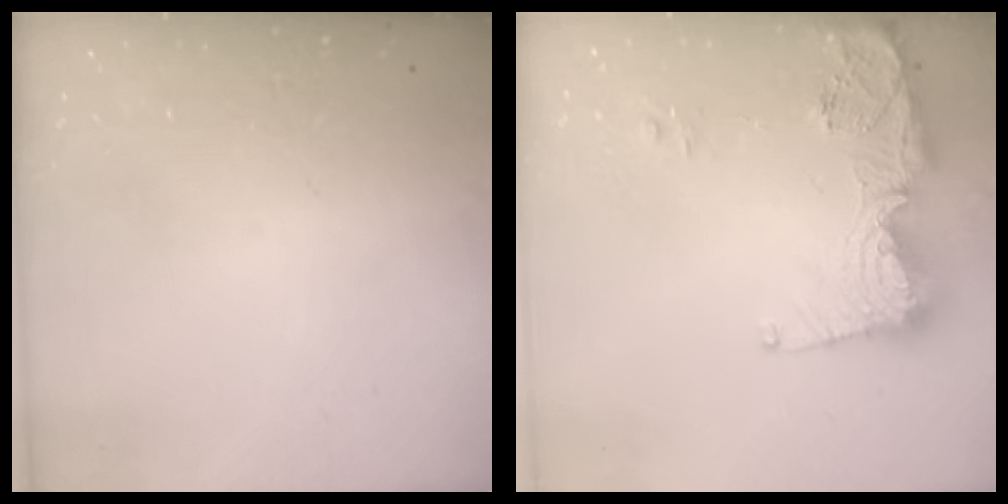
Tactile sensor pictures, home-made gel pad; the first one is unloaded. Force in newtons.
{"total": 14.0, "press": 13.9, "slide": 1.5}